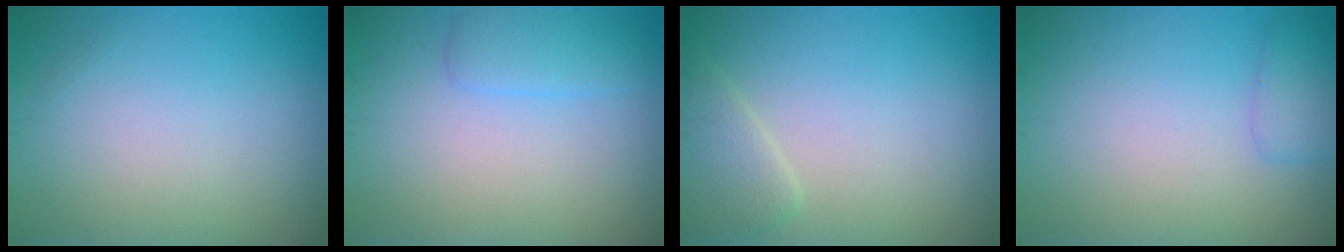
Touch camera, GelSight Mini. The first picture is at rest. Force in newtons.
{"total": 1.8, "press": 1.8, "slide": 0.2}
{"total": 2.4, "press": 2.4, "slide": 0.2}
{"total": 1.6, "press": 1.6, "slide": 0.1}